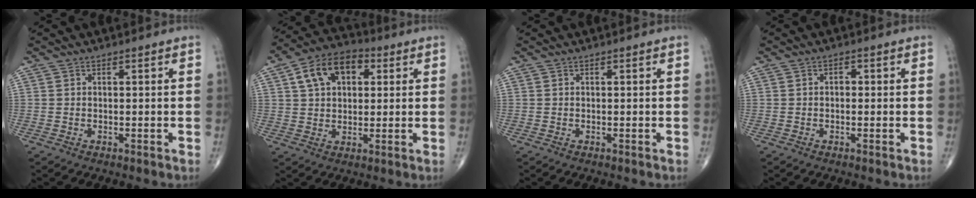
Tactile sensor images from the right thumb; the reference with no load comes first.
{"total": 11.7, "force": [3.8, 7.5, 8.1], "torque": [-0.120, 0.015, 0.056]}
{"total": 0.0}
{"total": 1.2, "force": [-0.1, 0.9, 0.9], "torque": [-0.006, 0.006, -0.005]}